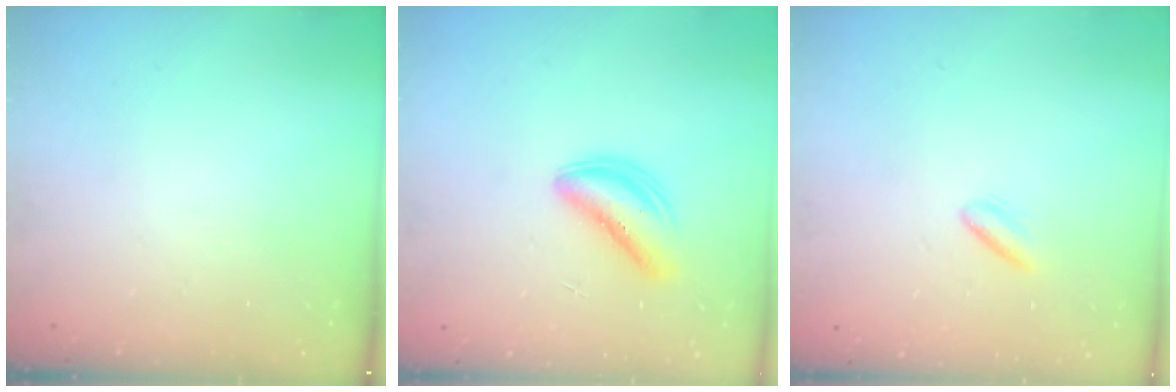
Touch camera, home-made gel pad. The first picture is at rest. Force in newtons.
{"total": 5.5, "press": 5.5, "slide": 0.2}
{"total": 1.9, "press": 1.7, "slide": 0.9}